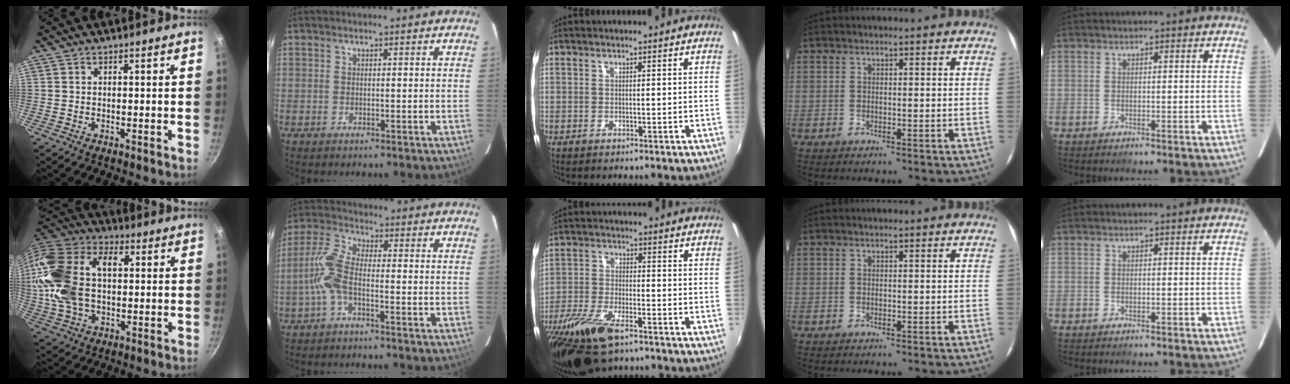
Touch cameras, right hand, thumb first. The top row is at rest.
{"thumb": {"total": 20.3, "force": [1.9, 13.0, 15.5], "torque": [-0.301, 0.028, 0.025]}, "index": {"total": 6.8, "force": [-2.3, 2.0, 6.1], "torque": [-0.149, 0.012, -0.052]}, "middle": {"total": 14.4, "force": [-9.8, 5.1, 9.2], "torque": [-0.210, -0.037, -0.188]}}